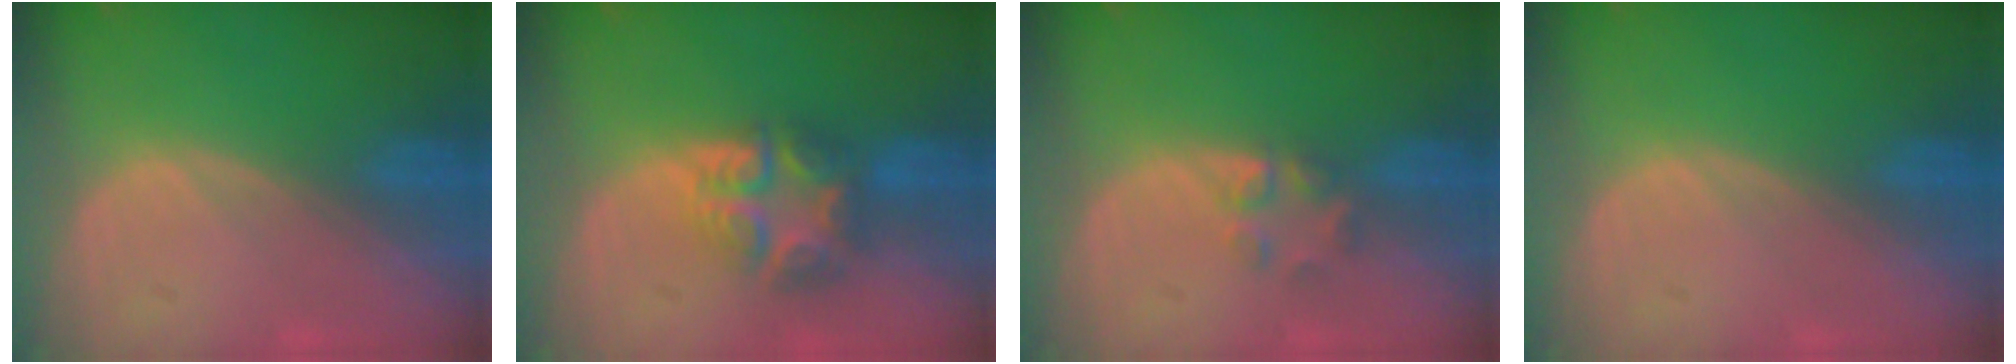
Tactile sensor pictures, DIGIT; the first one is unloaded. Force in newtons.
{"total": 7.7, "press": 6.7, "slide": 3.8}
{"total": 2.6, "press": 2.6, "slide": 0.2}
{"total": 0.0}